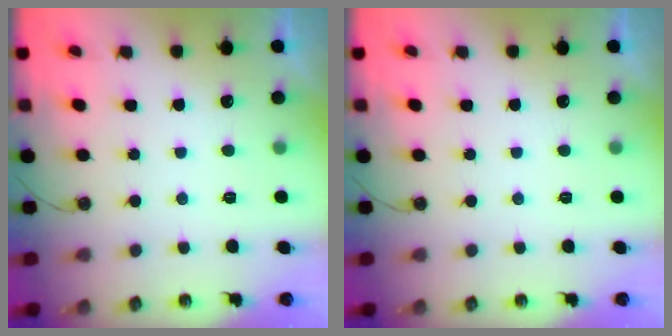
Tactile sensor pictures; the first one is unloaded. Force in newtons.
{"total": 0.0}